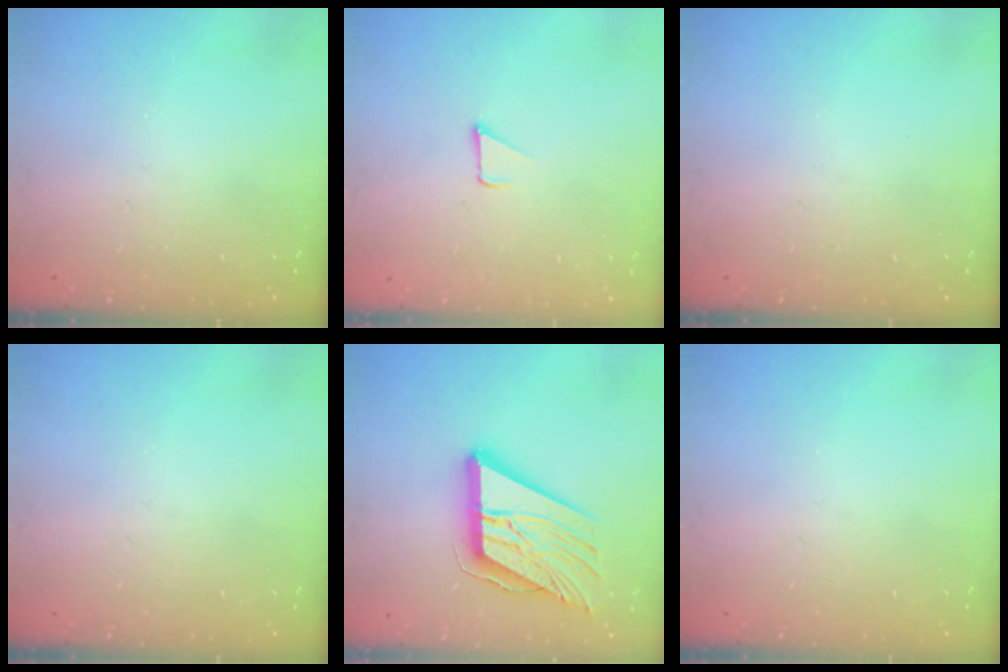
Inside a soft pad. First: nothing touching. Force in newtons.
{"total": 1.2, "press": 1.2, "slide": 0.1}
{"total": 0.0}
{"total": 0.0}
{"total": 18.2, "press": 18.1, "slide": 2.0}
{"total": 0.0}